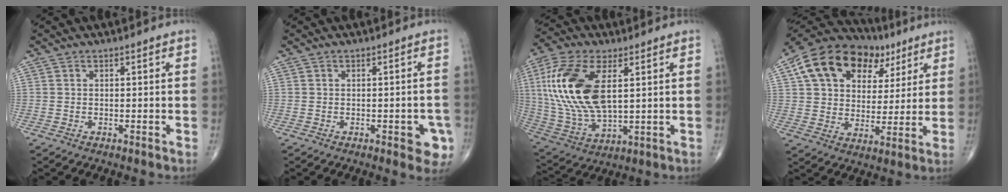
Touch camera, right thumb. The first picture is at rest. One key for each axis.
{"total": 5.3, "fx": -2.2, "fy": 2.2, "fz": 4.3, "tx": -0.030, "ty": 0.006, "tz": -0.022}
{"total": 20.0, "fx": 4.4, "fy": 10.0, "fz": 16.7, "tx": -0.359, "ty": -0.014, "tz": 0.085}
{"total": 20.8, "fx": 8.7, "fy": 14.1, "fz": 12.5, "tx": -0.185, "ty": 0.011, "tz": 0.142}